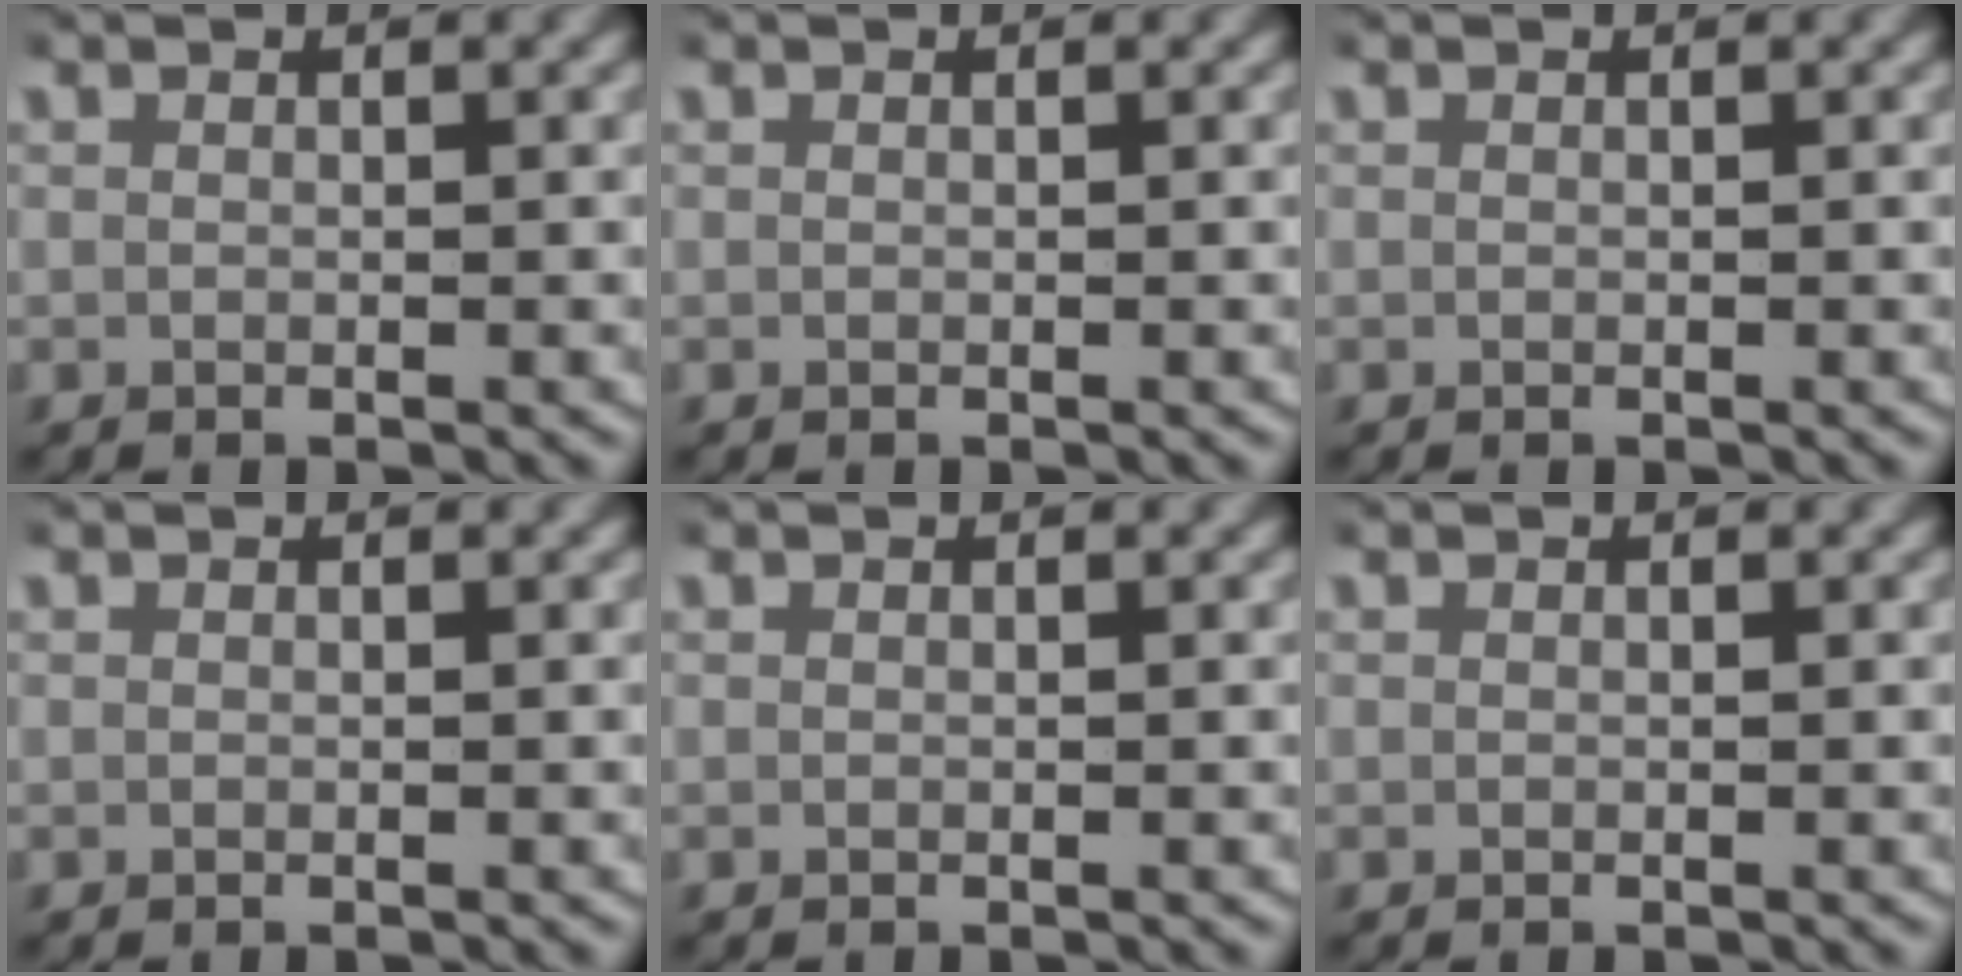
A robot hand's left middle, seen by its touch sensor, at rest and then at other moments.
{"total": 0.0}
{"total": 0.0}
{"total": 0.0}
{"total": 0.0}
{"total": 0.0}